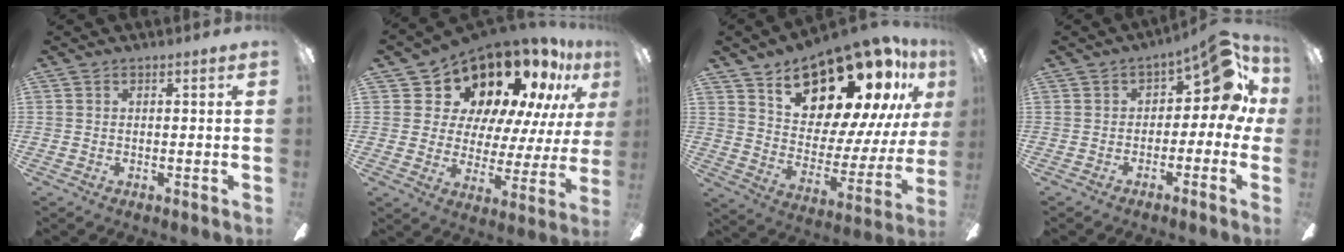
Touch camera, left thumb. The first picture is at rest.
{"total": 18.8, "force": [15.0, 8.4, 7.5], "torque": [-0.128, -0.113, 0.266]}
{"total": 24.1, "force": [18.0, 10.4, 12.2], "torque": [-0.166, -0.131, 0.314]}
{"total": 9.9, "force": [2.9, 4.9, 8.1], "torque": [-0.109, -0.009, 0.048]}